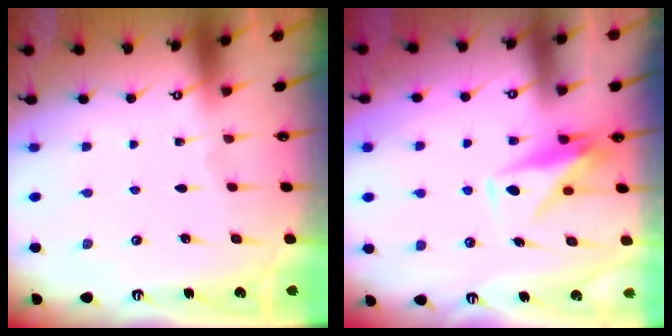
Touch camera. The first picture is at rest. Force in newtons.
{"total": 8.8, "press": 8.8, "slide": 0.1}